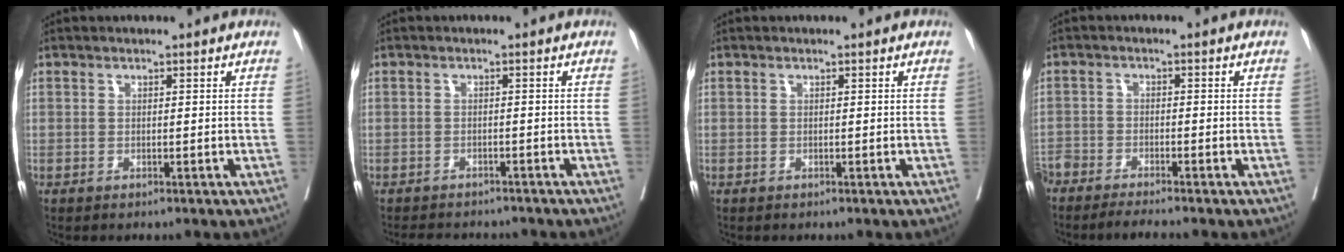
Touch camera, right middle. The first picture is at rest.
{"total": 7.1, "force": [-6.5, 2.0, 1.8], "torque": [-0.019, -0.004, -0.084]}
{"total": 0.0}
{"total": 6.3, "force": [-5.8, 0.3, 2.4], "torque": [-0.036, -0.012, -0.101]}